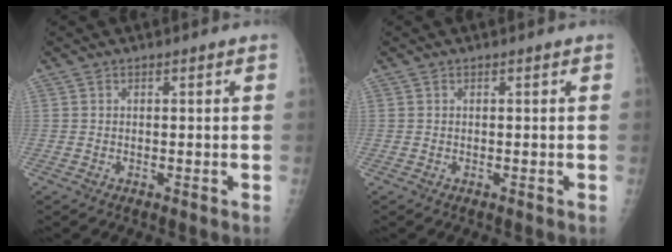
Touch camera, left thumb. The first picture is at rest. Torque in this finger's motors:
{"motor_torque": [-0.10, 0.10, -0.06, -0.08, 0.00]}